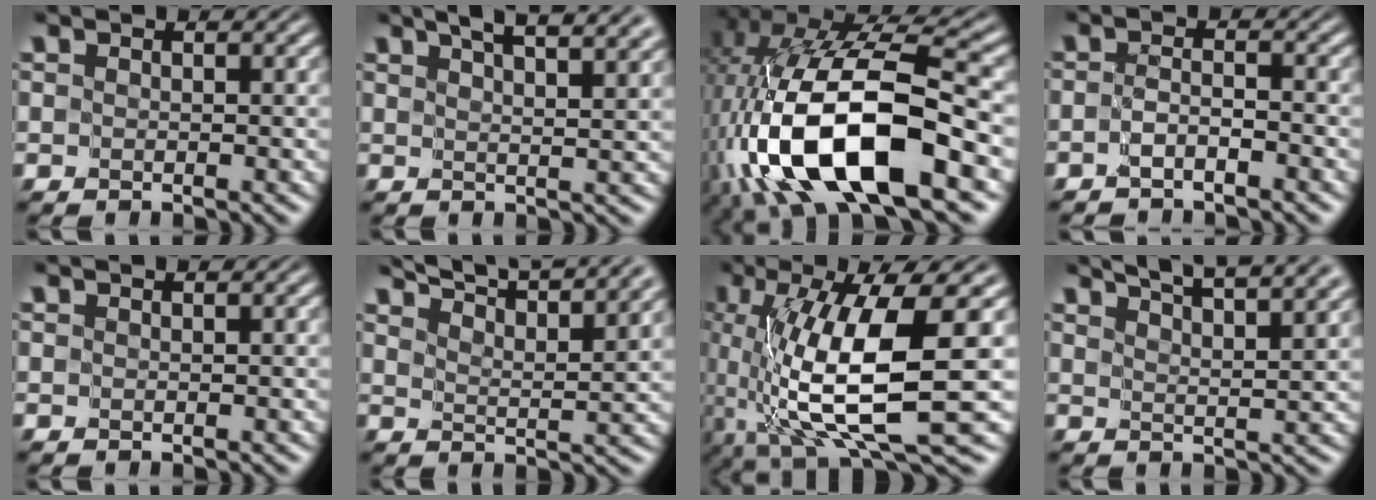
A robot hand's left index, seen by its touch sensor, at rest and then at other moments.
{"total": 8.4, "force": [6.2, 2.4, 5.0], "torque": [-0.037, 0.033, 0.052]}
{"total": 15.7, "force": [-5.2, 7.0, 13.0], "torque": [-0.252, -0.012, -0.085]}
{"total": 1.5, "force": [-1.4, -0.2, 0.6], "torque": [-0.012, -0.005, -0.028]}
{"total": 0.5, "force": [0.5, 0.0, 0.2], "torque": [-0.003, -0.003, 0.003]}
{"total": 9.5, "force": [8.2, 1.8, 4.4], "torque": [-0.052, 0.020, 0.089]}
{"total": 11.8, "force": [-1.0, 3.1, 11.4], "torque": [-0.212, -0.014, -0.008]}
{"total": 9.0, "force": [7.3, 2.1, 4.8], "torque": [-0.037, 0.030, 0.063]}